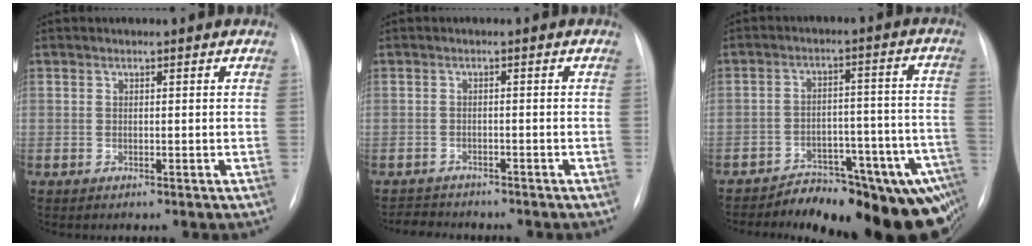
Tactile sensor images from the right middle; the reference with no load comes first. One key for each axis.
{"total": 4.4, "fx": -4.1, "fy": 1.6, "fz": 0.2, "tx": -0.004, "ty": -0.001, "tz": -0.059}
{"total": 20.1, "fx": -15.9, "fy": 5.7, "fz": 10.9, "tx": -0.061, "ty": 0.032, "tz": -0.207}